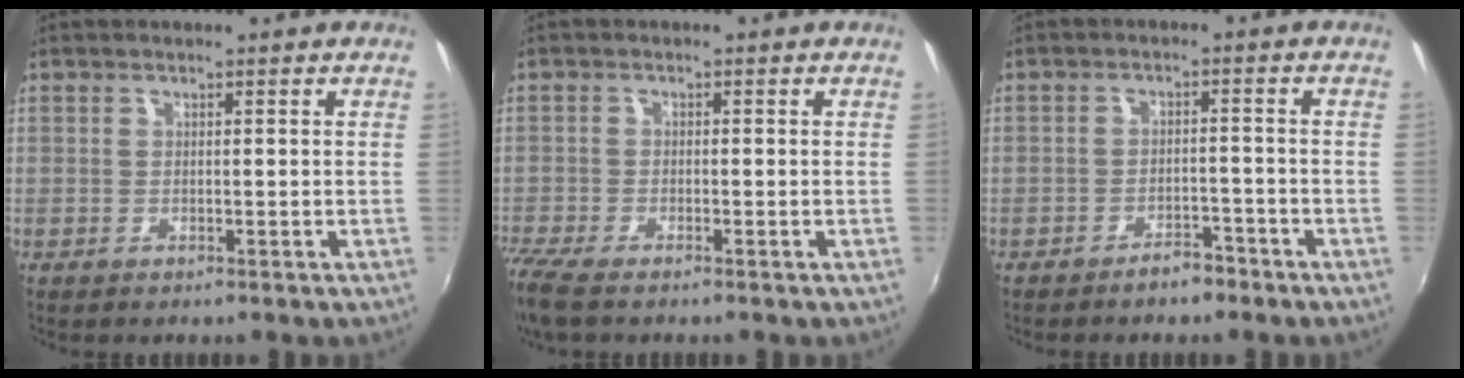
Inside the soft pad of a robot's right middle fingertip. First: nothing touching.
{"total": 5.5, "force": [-4.3, 1.0, 3.2], "torque": [-0.089, -0.024, -0.086]}
{"total": 3.4, "force": [-2.9, 1.2, 1.3], "torque": [-0.032, 0.006, -0.038]}